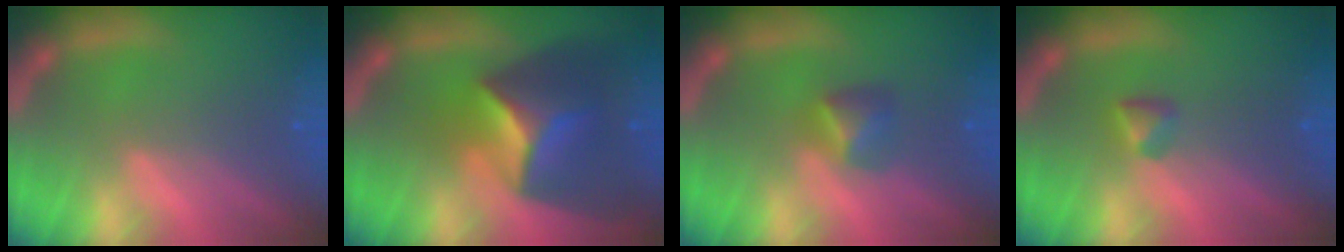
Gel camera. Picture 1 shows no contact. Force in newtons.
{"total": 9.4}
{"total": 2.4}
{"total": 1.4}